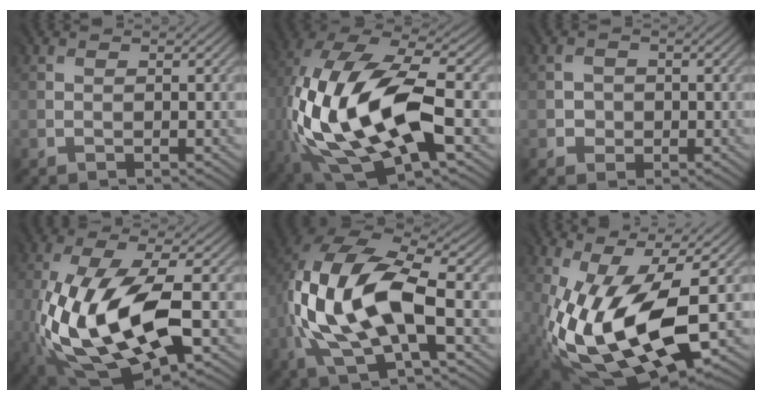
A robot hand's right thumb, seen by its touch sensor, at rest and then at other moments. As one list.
[{"total": 18.8, "force": [-2.9, 8.3, 16.6], "torque": [-0.342, -0.052, -0.027]}, {"total": 1.5, "force": [-0.5, 1.4, -0.2], "torque": [0.008, -0.002, -0.013]}, {"total": 15.7, "force": [-4.1, 6.8, 13.5], "torque": [-0.296, -0.015, -0.070]}, {"total": 13.5, "force": [-1.5, 6.0, 12.0], "torque": [-0.262, 0.002, -0.031]}, {"total": 16.2, "force": [-3.7, 6.5, 14.4], "torque": [-0.302, -0.030, -0.058]}]